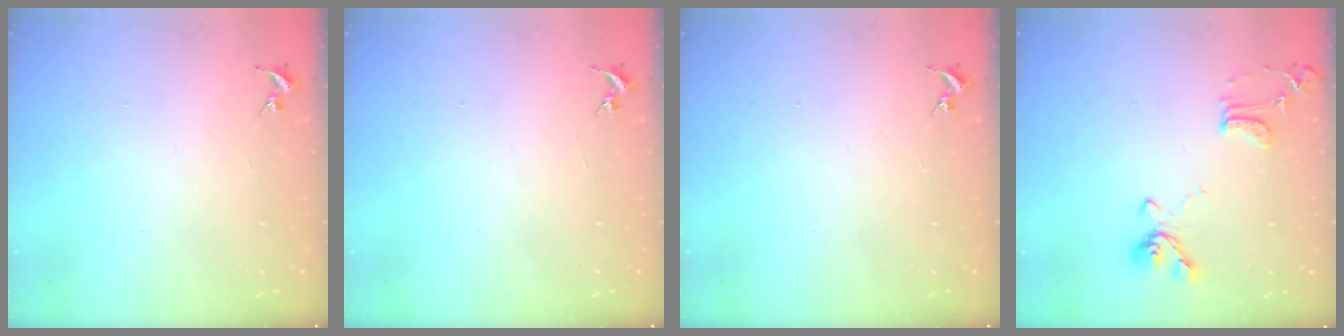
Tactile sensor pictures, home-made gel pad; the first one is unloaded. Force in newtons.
{"total": 0.0}
{"total": 0.0}
{"total": 12.8, "press": 12.8, "slide": 0.7}